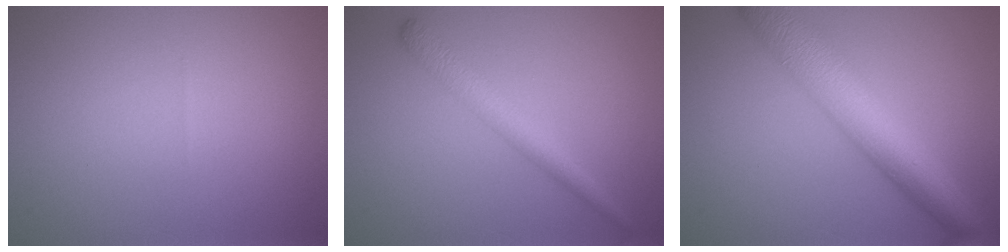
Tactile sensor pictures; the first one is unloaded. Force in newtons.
{"total": 2.7, "press": 2.7, "slide": 0.1}
{"total": 7.6, "press": 7.6, "slide": 0.1}